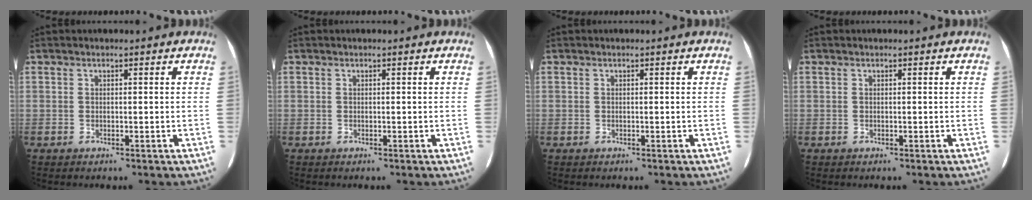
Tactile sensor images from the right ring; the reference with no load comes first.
{"total": 0.0}
{"total": 0.0}
{"total": 0.0}